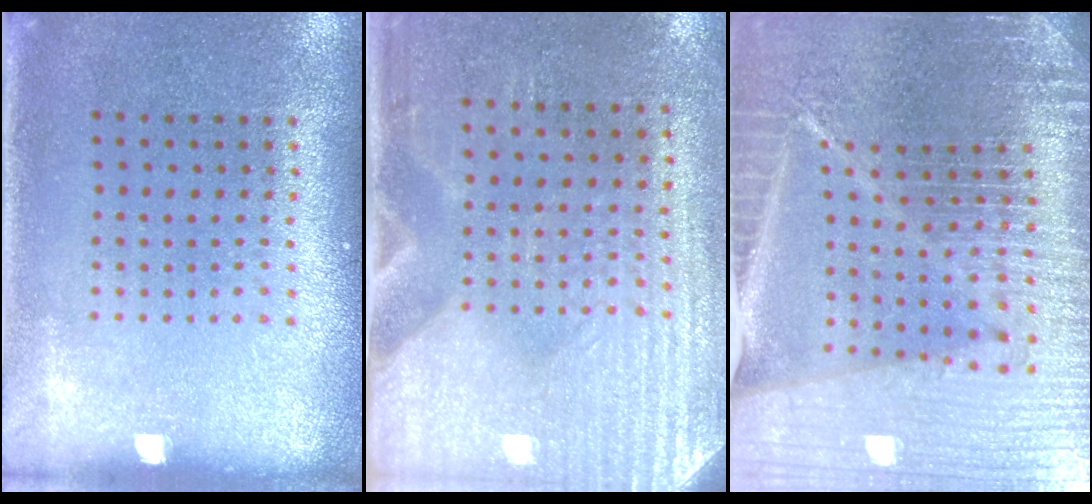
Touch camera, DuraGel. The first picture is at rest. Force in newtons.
{"total": 3.0, "press": 2.7, "slide": 1.5}
{"total": 7.2, "press": 6.1, "slide": 3.7}